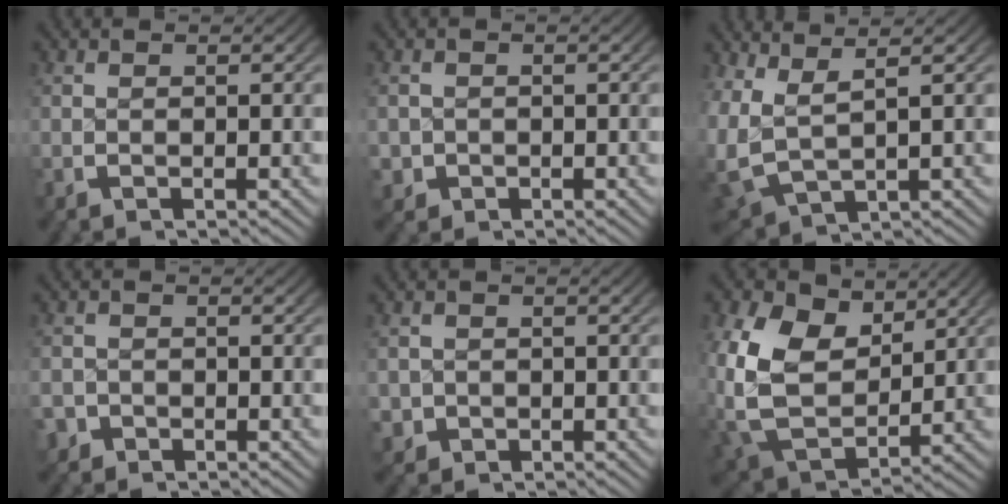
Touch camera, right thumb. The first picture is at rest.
{"total": 2.7, "force": [-1.1, 2.4, 0.5], "torque": [-0.017, -0.018, -0.011]}
{"total": 7.1, "force": [1.4, 5.4, 4.4], "torque": [-0.128, -0.035, 0.049]}
{"total": 2.3, "force": [-1.5, 1.8, 0.1], "torque": [-0.008, -0.011, -0.025]}
{"total": 3.1, "force": [-1.2, 2.7, 0.7], "torque": [-0.021, -0.021, -0.013]}
{"total": 9.9, "force": [1.1, 7.1, 6.8], "torque": [-0.170, -0.047, 0.042]}